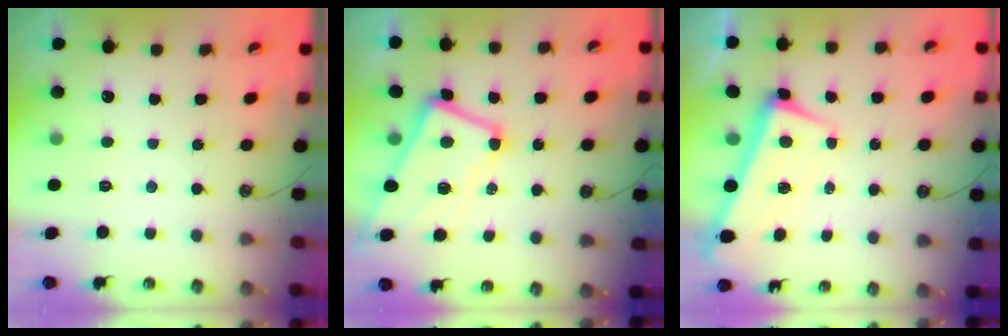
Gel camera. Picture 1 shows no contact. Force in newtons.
{"total": 2.9, "press": 2.8, "slide": 0.9}
{"total": 2.0, "press": 1.8, "slide": 0.8}